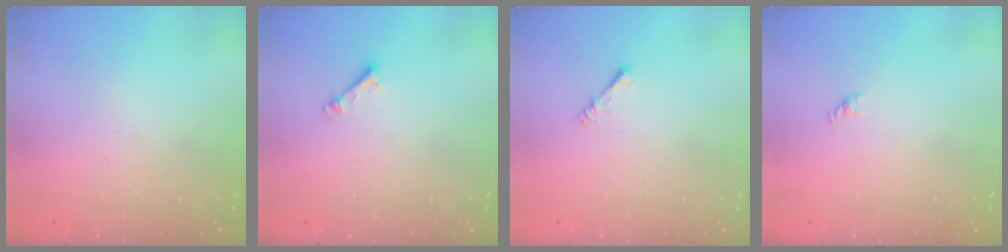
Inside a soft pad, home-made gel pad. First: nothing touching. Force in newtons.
{"total": 3.6, "press": 3.6, "slide": 0.3}
{"total": 1.4, "press": 1.3, "slide": 0.3}
{"total": 0.5, "press": 0.3, "slide": 0.4}